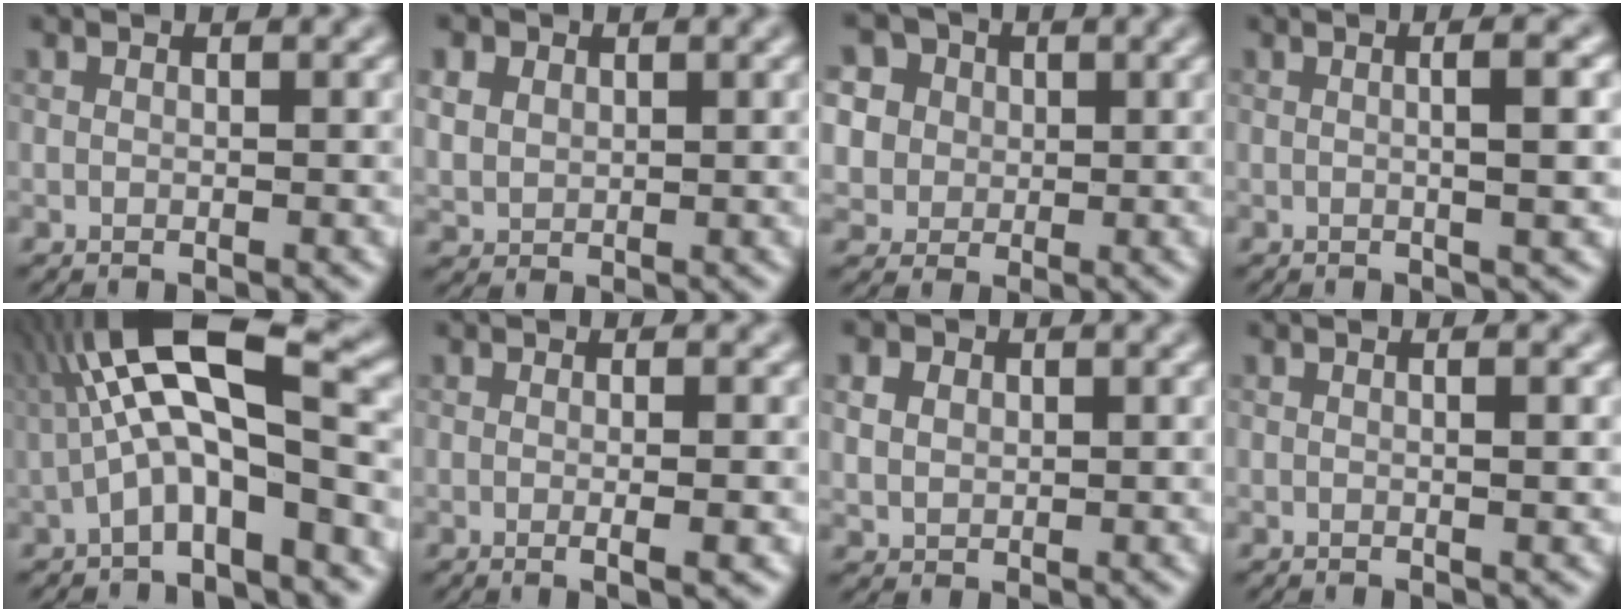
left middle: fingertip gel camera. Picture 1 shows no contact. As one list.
[{"total": 2.7, "force": [1.2, 2.2, 1.0], "torque": [-0.049, 0.009, 0.036]}, {"total": 8.2, "force": [3.7, 6.7, 3.0], "torque": [-0.091, 0.028, 0.063]}, {"total": 3.2, "force": [-0.1, 0.7, 3.2], "torque": [-0.037, 0.016, -0.001]}, {"total": 8.8, "force": [0.2, 2.9, 8.4], "torque": [-0.161, 0.027, 0.007]}, {"total": 1.9, "force": [-0.6, 0.2, 1.8], "torque": [-0.028, 0.002, -0.002]}, {"total": 2.4, "force": [0.8, 2.0, 1.1], "torque": [-0.044, 0.012, 0.021]}, {"total": 1.3, "force": [0.0, 0.4, 1.2], "torque": [-0.013, 0.006, -0.002]}]